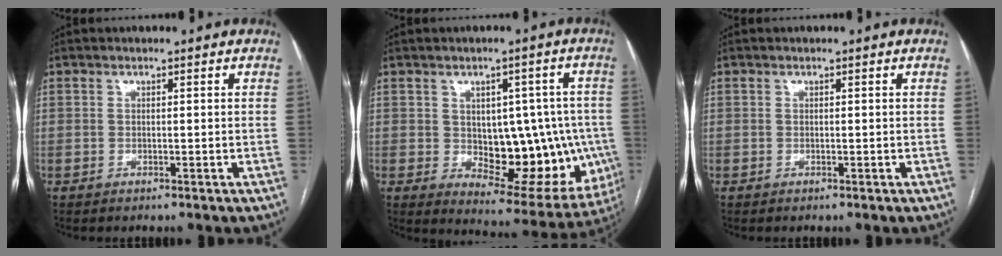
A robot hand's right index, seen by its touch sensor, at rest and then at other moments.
{"total": 16.7, "force": [-1.1, 8.6, 14.3], "torque": [-0.167, 0.013, 0.013]}
{"total": 0.0}